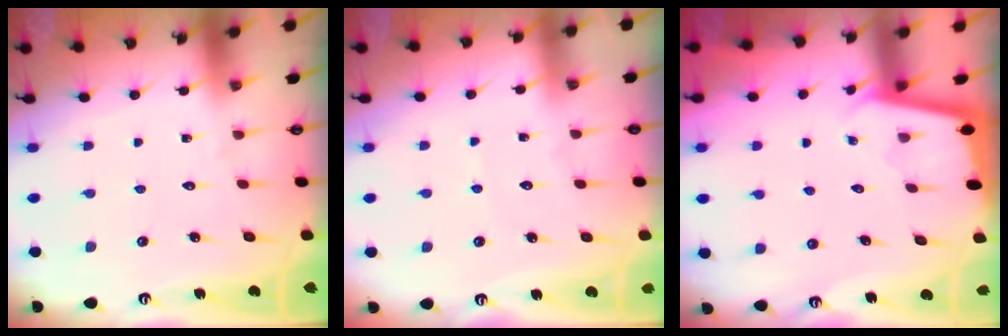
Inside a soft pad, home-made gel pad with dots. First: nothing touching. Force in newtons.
{"total": 2.6, "press": 2.6, "slide": 0.3}
{"total": 2.8, "press": 2.8, "slide": 0.2}